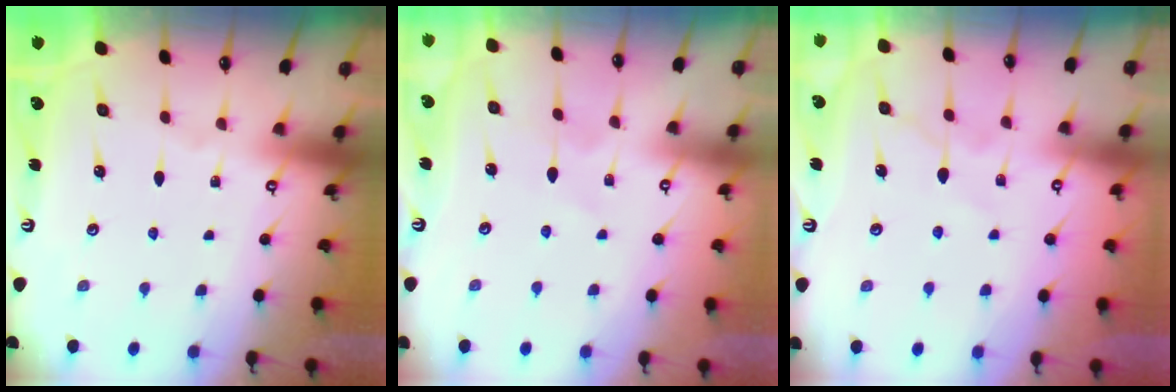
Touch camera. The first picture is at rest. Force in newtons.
{"total": 4.2, "press": 4.1, "slide": 0.6}
{"total": 7.8, "press": 7.7, "slide": 0.7}